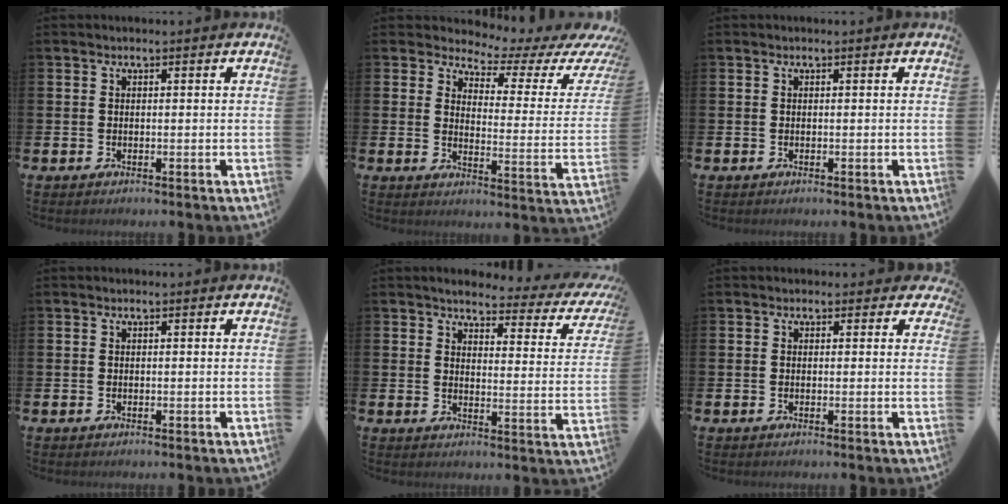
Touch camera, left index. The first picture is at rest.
{"total": 4.6, "force": [4.4, 1.1, 1.1], "torque": [-0.034, -0.043, 0.066]}
{"total": 0.0}
{"total": 0.0}
{"total": 3.6, "force": [3.2, 1.1, 1.4], "torque": [-0.031, -0.027, 0.044]}
{"total": 0.8, "force": [0.4, 0.7, 0.1], "torque": [0.000, 0.010, 0.006]}